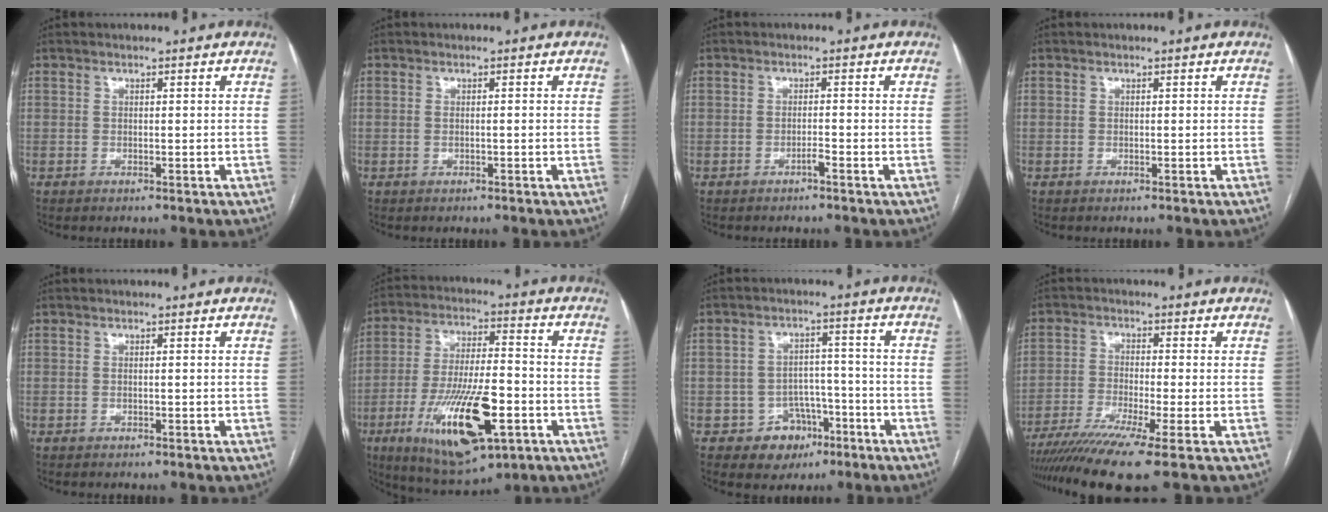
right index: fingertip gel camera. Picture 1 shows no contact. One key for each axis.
{"total": 0.7, "fx": 0.0, "fy": 0.1, "fz": 0.6, "tx": -0.013, "ty": 0.002, "tz": 0.003}
{"total": 1.0, "fx": -0.8, "fy": -0.1, "fz": 0.7, "tx": -0.013, "ty": 0.002, "tz": -0.012}
{"total": 0.0}
{"total": 0.0}
{"total": 18.0, "fx": -6.7, "fy": 4.9, "fz": 15.9, "tx": -0.310, "ty": -0.018, "tz": -0.102}
{"total": 6.3, "fx": -3.0, "fy": 5.5, "fz": 1.1, "tx": 0.002, "ty": 0.019, "tz": -0.033}
{"total": 10.6, "fx": -7.6, "fy": -1.3, "fz": 7.2, "tx": -0.116, "ty": -0.024, "tz": -0.123}